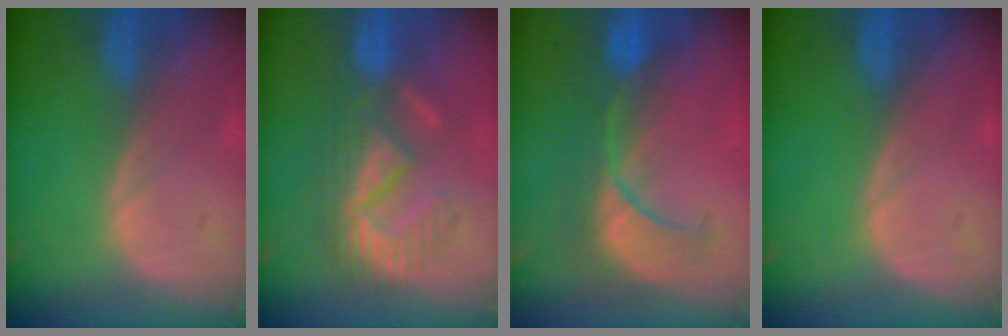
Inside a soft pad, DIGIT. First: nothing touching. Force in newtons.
{"total": 8.4, "press": 8.2, "slide": 1.9}
{"total": 8.1, "press": 8.0, "slide": 0.7}
{"total": 0.0}